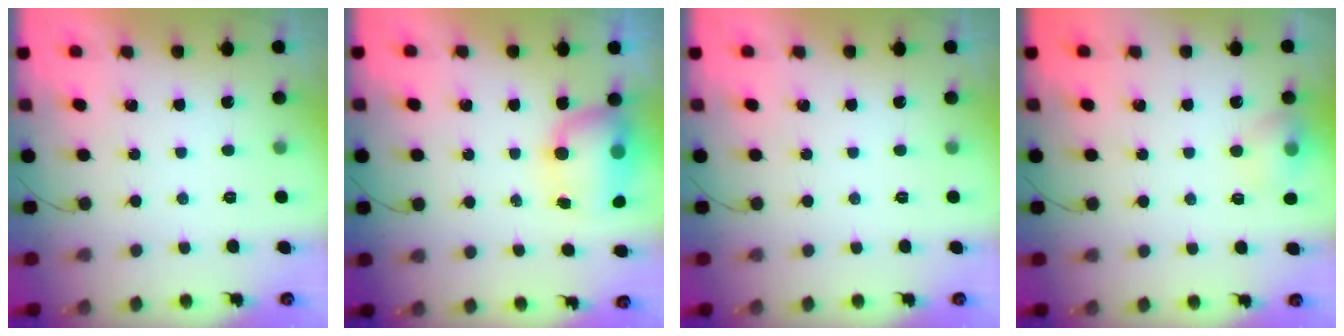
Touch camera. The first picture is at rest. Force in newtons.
{"total": 12.0, "press": 9.1, "slide": 7.8}
{"total": 0.0}
{"total": 8.5, "press": 8.3, "slide": 1.7}